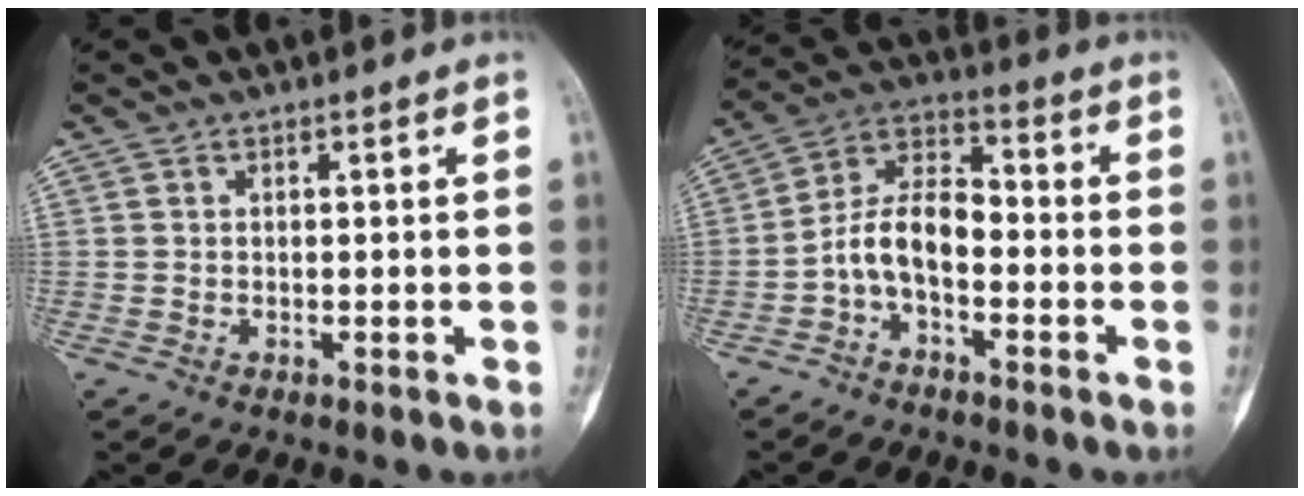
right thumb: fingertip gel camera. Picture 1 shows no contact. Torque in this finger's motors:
{"motor_torque": [0.19, 0.08, 0.57, -0.55, 0.08]}